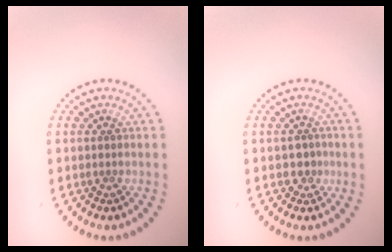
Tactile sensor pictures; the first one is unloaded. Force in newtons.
{"total": 1.2, "press": 1.2, "slide": 0.4}